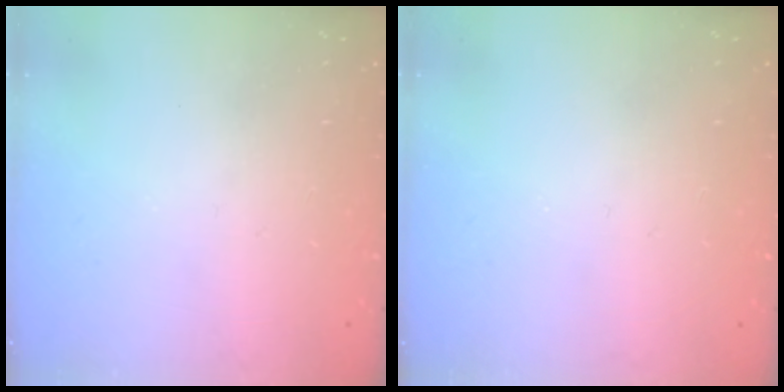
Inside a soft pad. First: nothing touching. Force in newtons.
{"total": 0.0}